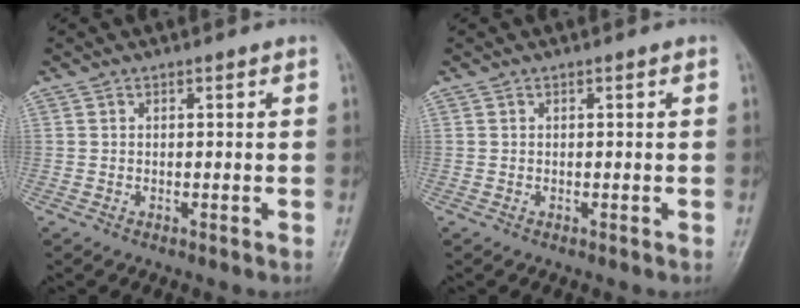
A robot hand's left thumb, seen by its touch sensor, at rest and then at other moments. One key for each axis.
{"total": 0.0}